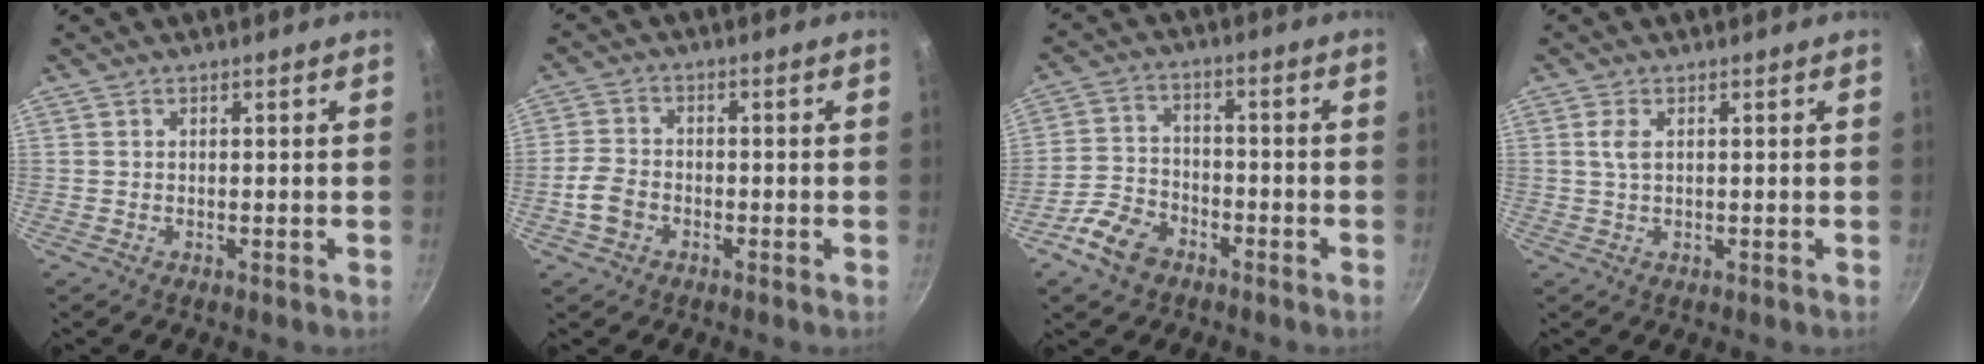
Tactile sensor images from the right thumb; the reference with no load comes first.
{"total": 5.0, "force": [-2.1, 3.6, 2.7], "torque": [-0.052, 0.021, -0.046]}
{"total": 8.3, "force": [-5.1, 5.3, 3.9], "torque": [-0.062, 0.036, -0.104]}
{"total": 2.4, "force": [0.7, 1.1, 2.0], "torque": [-0.040, -0.001, 0.014]}